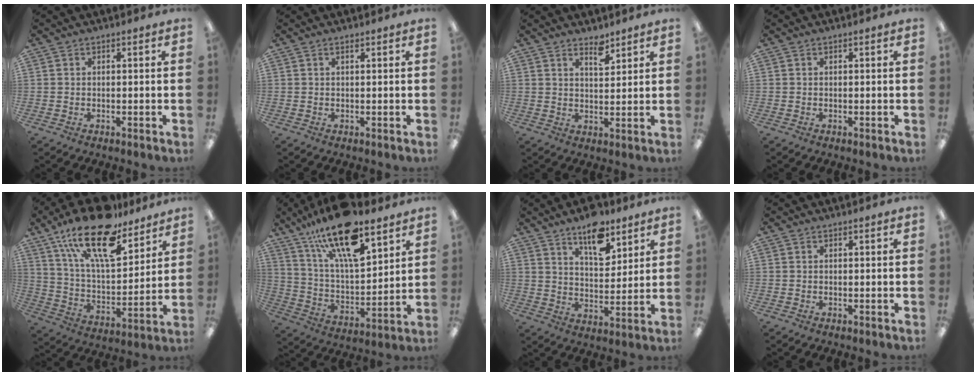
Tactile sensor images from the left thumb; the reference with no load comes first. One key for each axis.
{"total": 0.6, "fx": 0.5, "fy": 0.2, "fz": 0.3, "tx": -0.007, "ty": 0.001, "tz": 0.009}
{"total": 4.2, "fx": 3.6, "fy": 1.5, "fz": 1.5, "tx": -0.003, "ty": -0.029, "tz": 0.060}
{"total": 0.0}
{"total": 22.1, "fx": 15.5, "fy": 8.4, "fz": 13.3, "tx": -0.231, "ty": -0.091, "tz": 0.271}
{"total": 21.2, "fx": 14.6, "fy": 7.3, "fz": 13.5, "tx": -0.229, "ty": -0.083, "tz": 0.249}
{"total": 12.1, "fx": 8.4, "fy": 5.6, "fz": 6.6, "tx": -0.088, "ty": -0.046, "tz": 0.144}
{"total": 0.0}